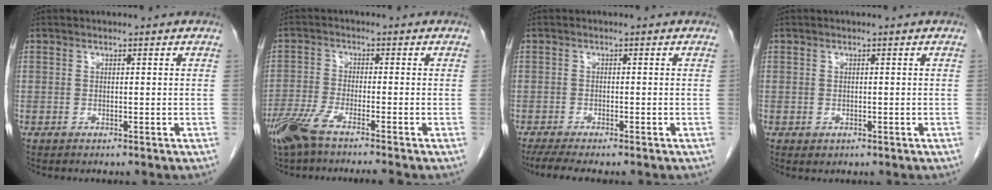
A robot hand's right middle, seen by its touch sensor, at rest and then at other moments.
{"total": 7.2, "force": [-5.5, 0.1, 4.7], "torque": [-0.089, -0.018, -0.102]}
{"total": 5.5, "force": [-4.3, 0.8, 3.2], "torque": [-0.049, -0.013, -0.067]}
{"total": 0.5, "force": [-0.1, 0.4, 0.3], "torque": [-0.008, 0.000, 0.003]}